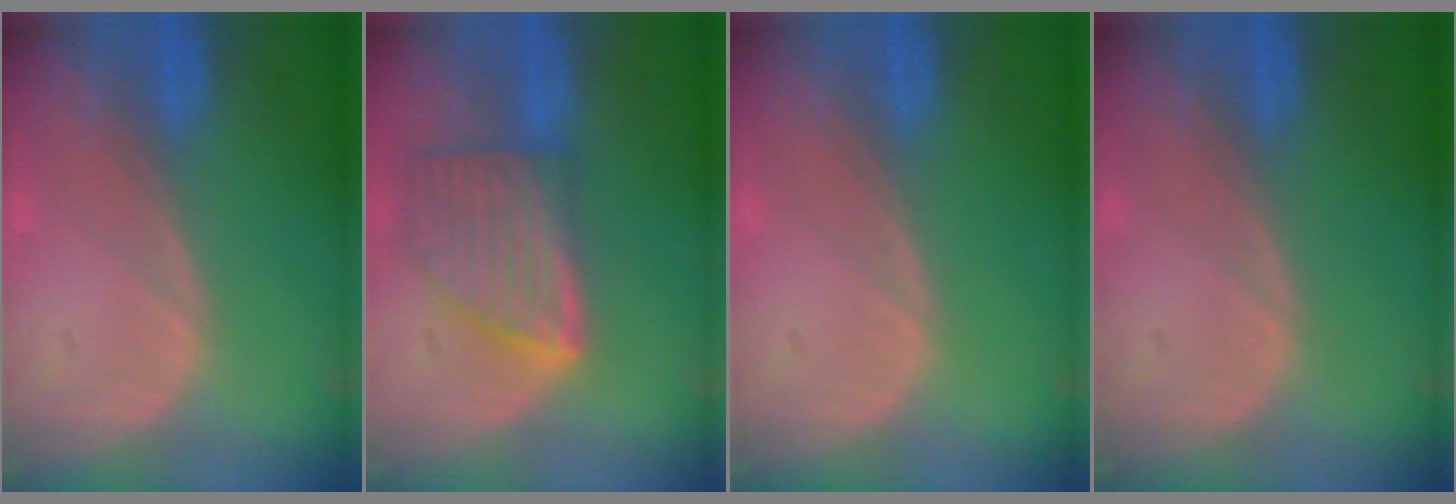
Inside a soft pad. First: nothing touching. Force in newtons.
{"total": 8.2, "press": 7.3, "slide": 3.6}
{"total": 0.0}
{"total": 0.0}